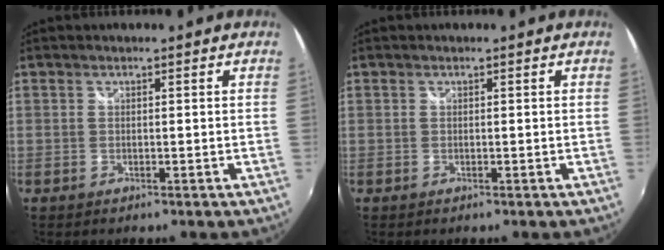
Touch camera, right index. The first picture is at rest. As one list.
[{"total": 0.0}]